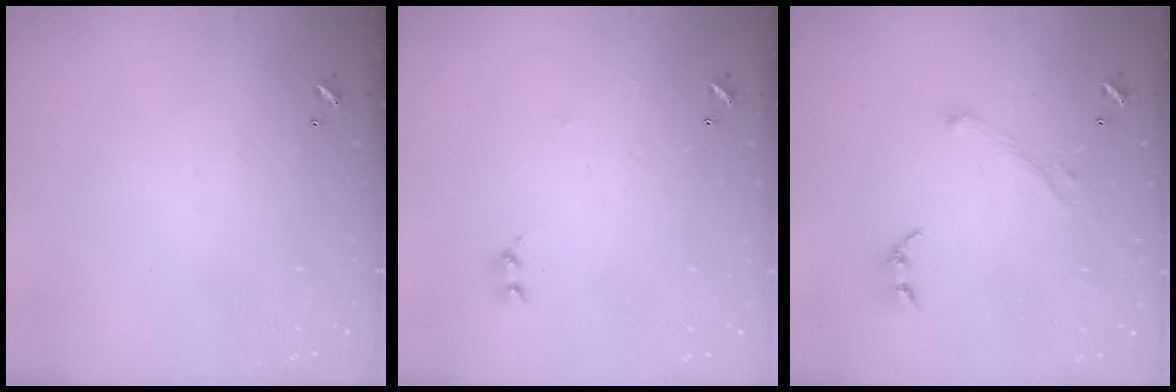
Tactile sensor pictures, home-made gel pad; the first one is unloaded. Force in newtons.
{"total": 0.0}
{"total": 2.9, "press": 2.8, "slide": 0.8}